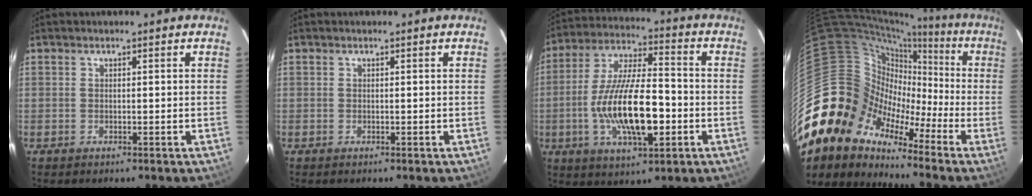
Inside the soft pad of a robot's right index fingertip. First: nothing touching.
{"total": 0.0}
{"total": 17.4, "force": [-4.1, 5.7, 15.9], "torque": [-0.312, -0.007, -0.072]}
{"total": 15.4, "force": [-8.6, 12.0, 4.7], "torque": [-0.098, 0.030, -0.180]}